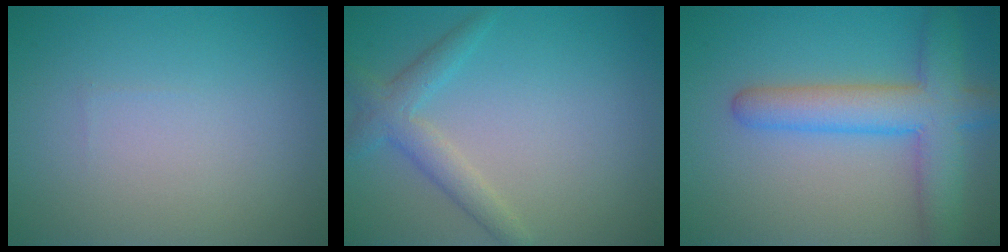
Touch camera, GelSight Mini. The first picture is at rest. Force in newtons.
{"total": 2.8, "press": 2.8, "slide": 0.1}
{"total": 6.3, "press": 6.3, "slide": 0.4}